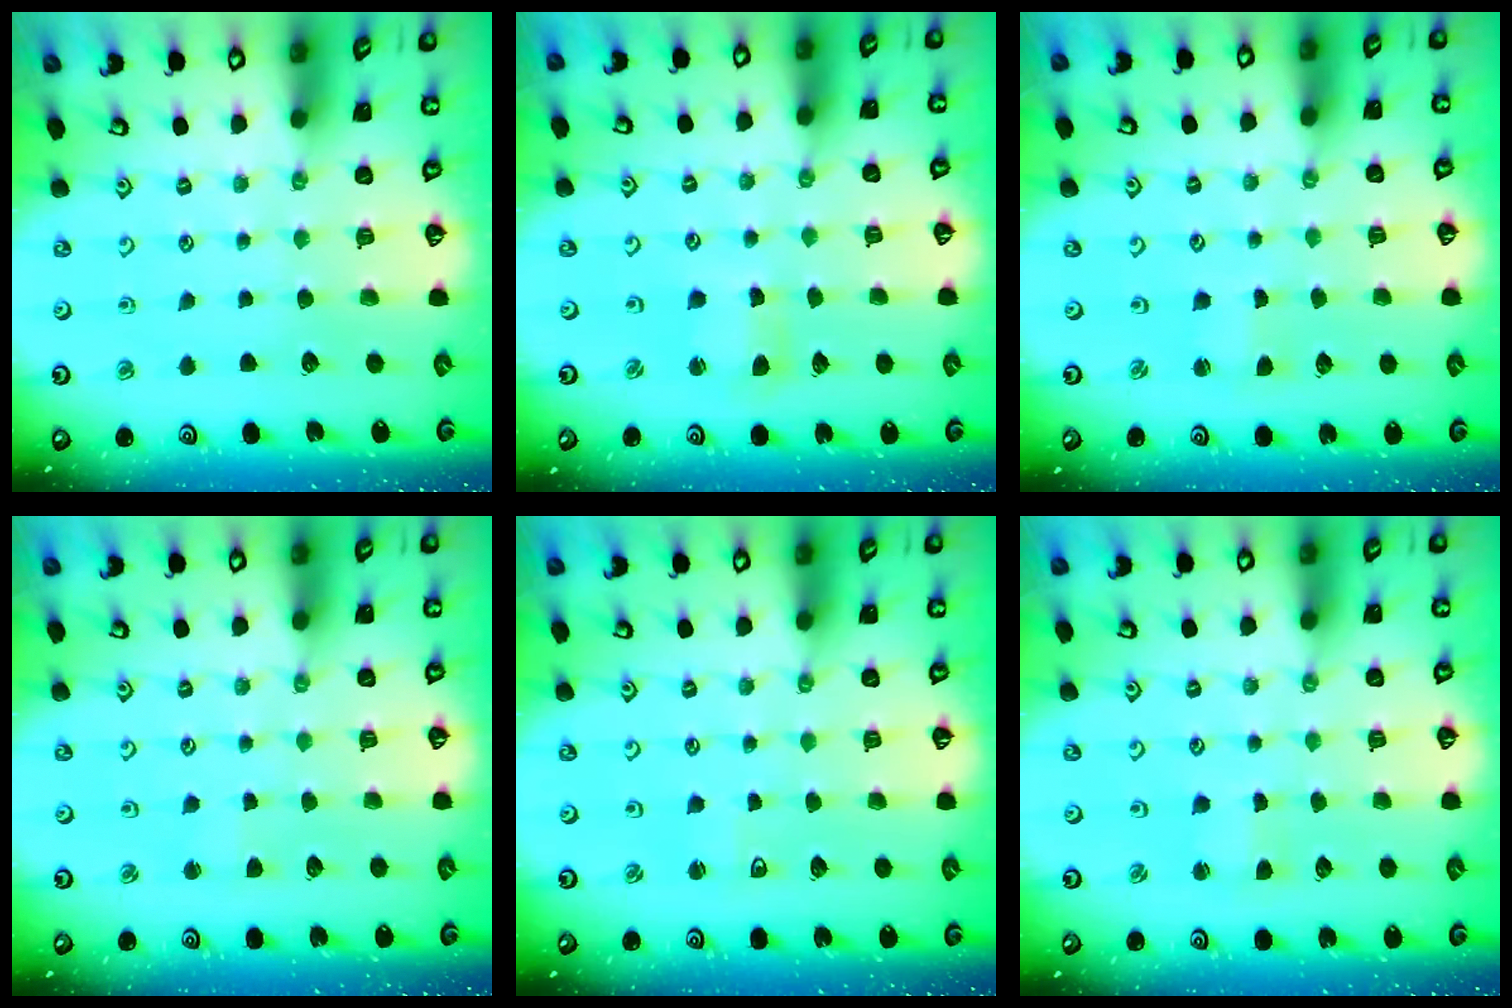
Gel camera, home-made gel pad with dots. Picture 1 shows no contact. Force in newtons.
{"total": 3.1, "press": 3.1, "slide": 0.2}
{"total": 1.4, "press": 1.4, "slide": 0.2}
{"total": 2.2, "press": 2.2, "slide": 0.3}
{"total": 2.2, "press": 2.1, "slide": 0.6}
{"total": 2.1, "press": 2.0, "slide": 0.3}